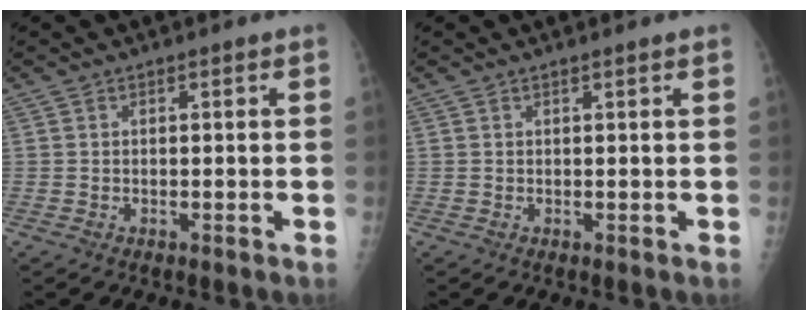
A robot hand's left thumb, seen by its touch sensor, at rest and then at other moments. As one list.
[{"total": 0.7, "force": [0.6, -0.1, 0.4], "torque": [-0.007, 0.001, 0.011]}]